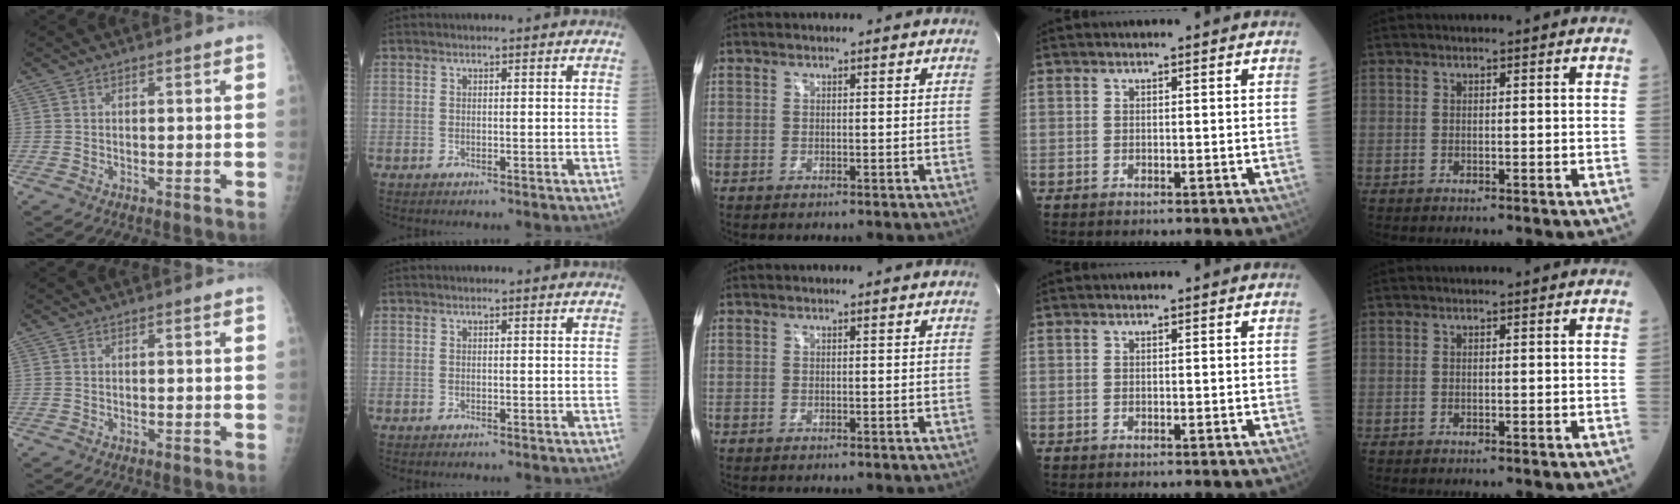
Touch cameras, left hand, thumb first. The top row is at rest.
{}